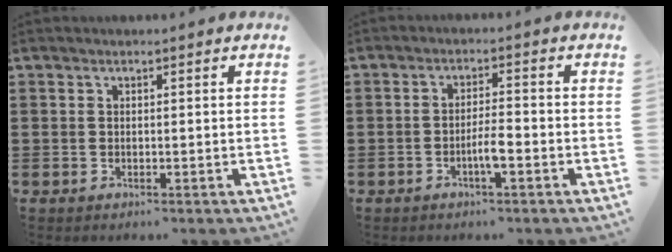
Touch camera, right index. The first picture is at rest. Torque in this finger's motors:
{"motor_torque": [1.07, 1.07, 0.51, 0.12]}